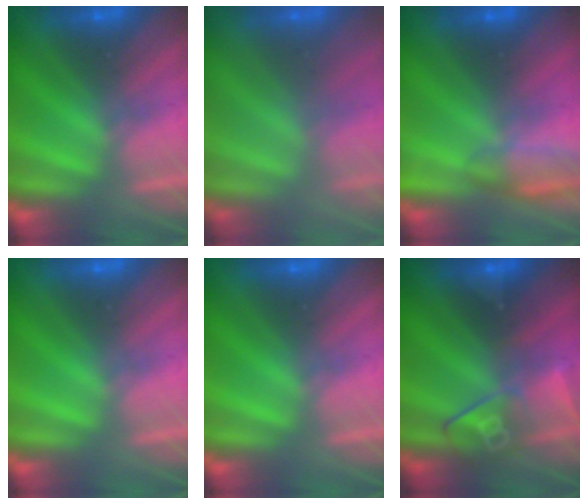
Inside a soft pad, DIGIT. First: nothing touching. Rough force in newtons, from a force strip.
{"total": 2.0}
{"total": 5.3}
{"total": 0.0}
{"total": 0.0}
{"total": 2.6}